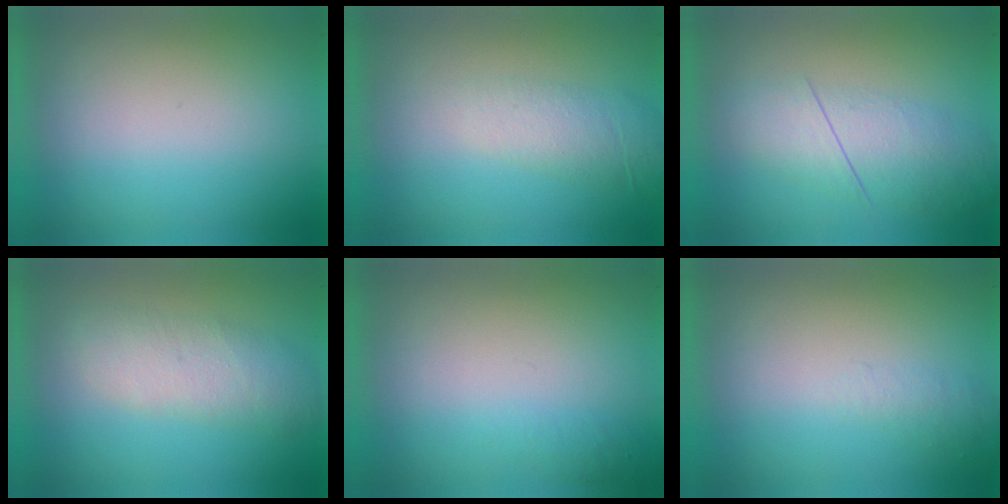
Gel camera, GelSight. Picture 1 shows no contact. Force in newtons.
{"total": 2.0}
{"total": 3.0}
{"total": 3.2}
{"total": 1.0}
{"total": 1.0}